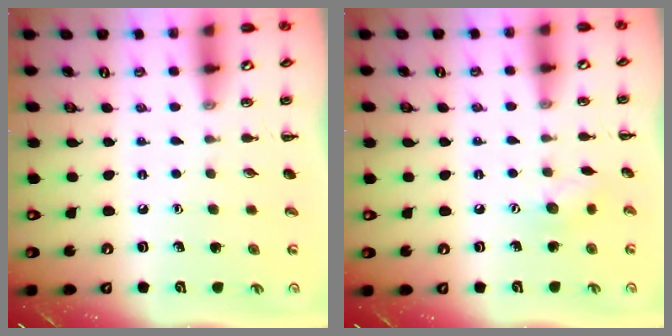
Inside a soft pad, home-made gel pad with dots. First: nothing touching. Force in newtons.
{"total": 6.5, "press": 6.4, "slide": 1.4}